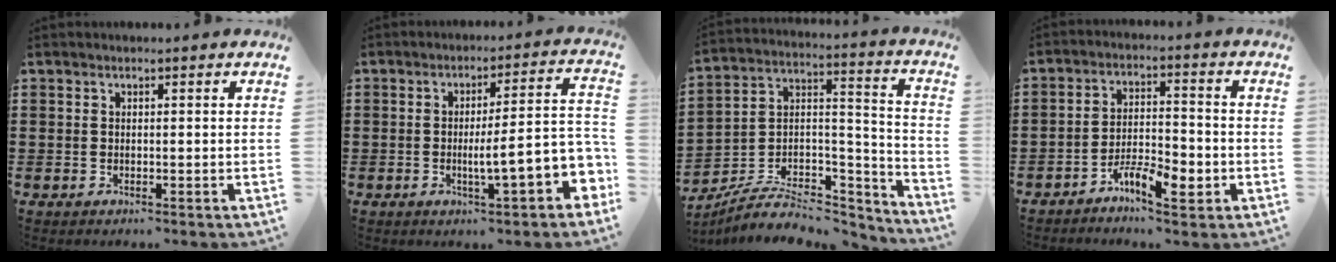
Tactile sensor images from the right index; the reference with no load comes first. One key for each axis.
{"total": 8.4, "fx": -2.4, "fy": 1.4, "fz": 8.0, "tx": -0.117, "ty": -0.009, "tz": -0.044}
{"total": 7.8, "fx": -6.0, "fy": 3.6, "fz": 3.5, "tx": -0.060, "ty": 0.013, "tz": -0.112}
{"total": 6.5, "fx": -3.8, "fy": 2.4, "fz": 4.7, "tx": -0.080, "ty": 0.013, "tz": -0.069}